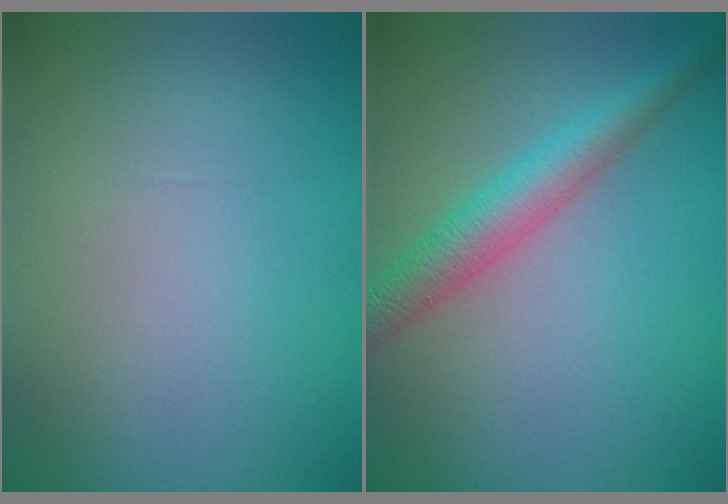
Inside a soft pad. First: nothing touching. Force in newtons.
{"total": 4.1, "press": 4.1, "slide": 0.1}